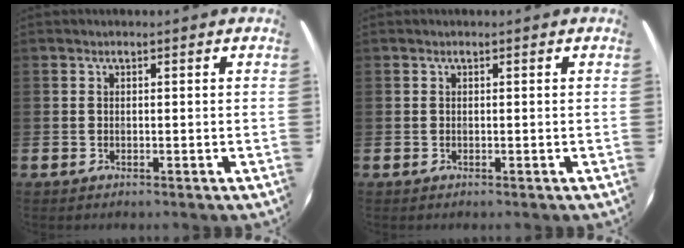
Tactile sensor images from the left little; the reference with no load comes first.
{"total": 0.0}